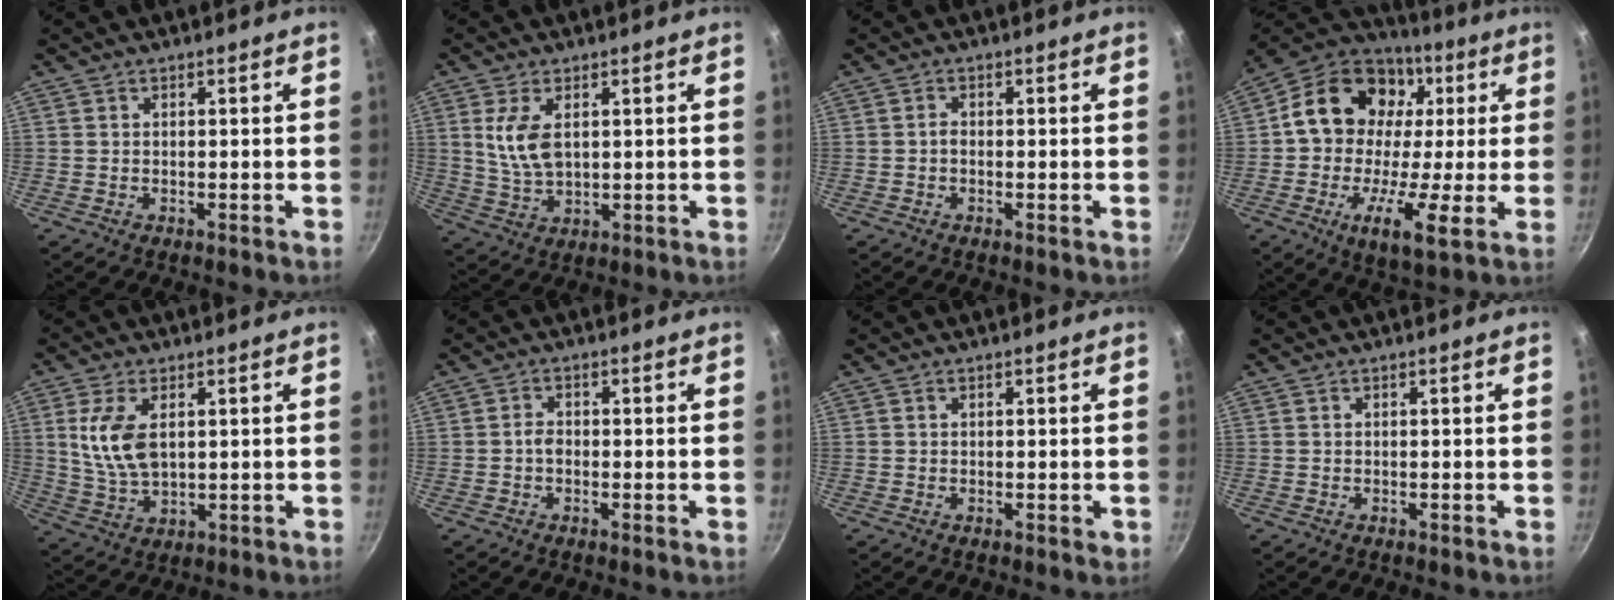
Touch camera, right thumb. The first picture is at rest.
{"total": 7.4, "force": [1.9, 4.1, 5.9], "torque": [-0.111, -0.015, 0.041]}
{"total": 1.1, "force": [-0.3, 0.5, 0.9], "torque": [-0.021, 0.004, -0.010]}
{"total": 22.0, "force": [1.7, 15.0, 16.0], "torque": [-0.245, 0.026, 0.013]}
{"total": 9.4, "force": [2.1, 5.3, 7.5], "torque": [-0.145, -0.015, 0.047]}
{"total": 1.8, "force": [-0.4, 1.1, 1.4], "torque": [-0.028, 0.008, -0.013]}
{"total": 1.1, "force": [0.1, 0.5, 0.9], "torque": [-0.007, 0.001, 0.001]}
{"total": 0.0}